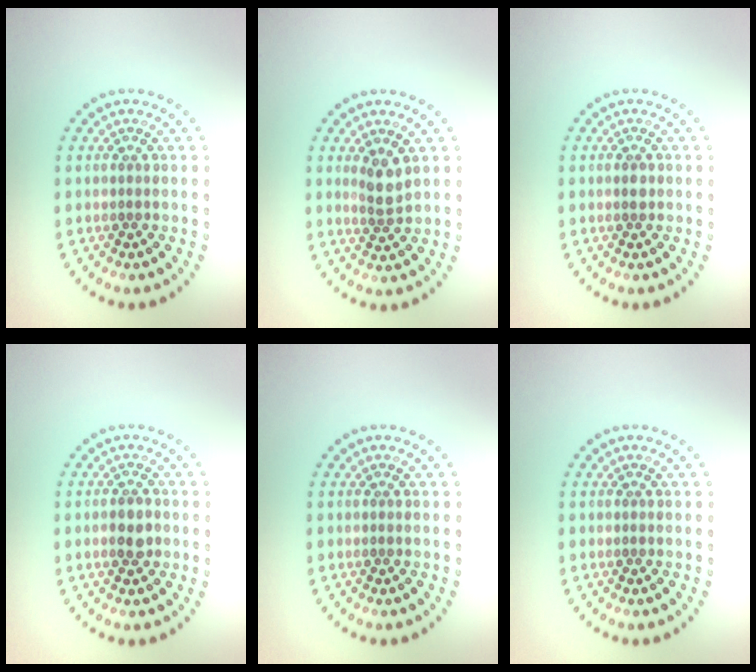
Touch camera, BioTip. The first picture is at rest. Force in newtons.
{"total": 2.1, "press": 1.8, "slide": 1.0}
{"total": 1.1, "press": 1.1, "slide": 0.1}
{"total": 2.0, "press": 1.9, "slide": 0.4}
{"total": 0.0}
{"total": 0.0}